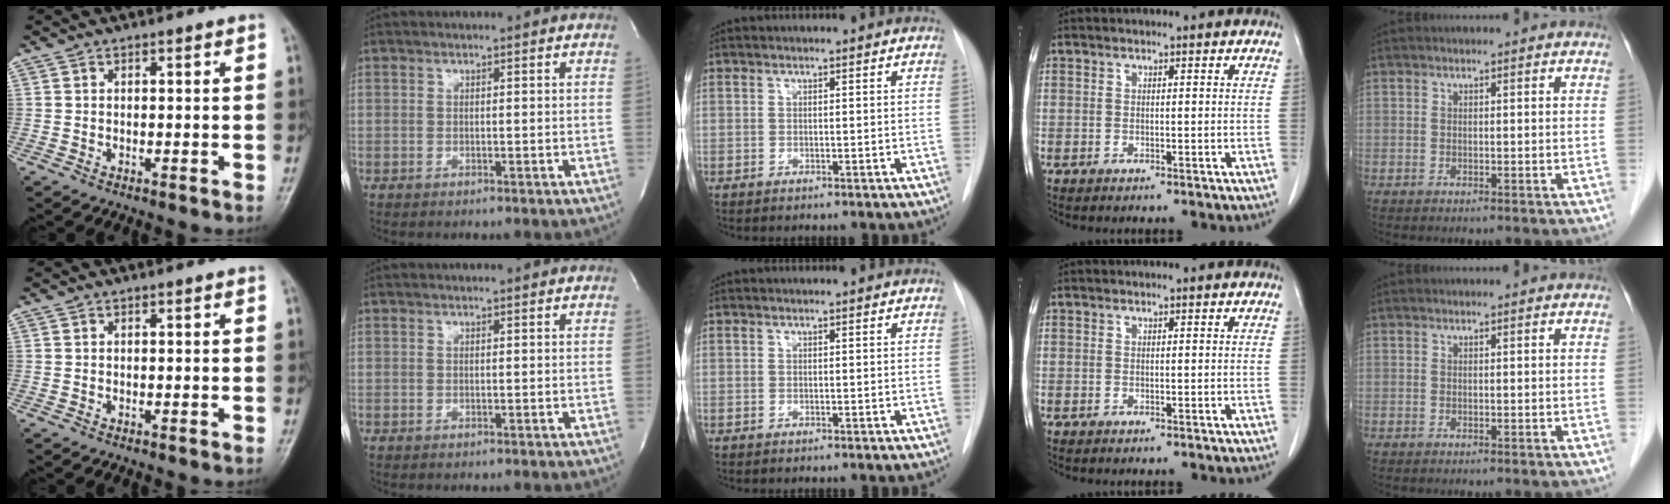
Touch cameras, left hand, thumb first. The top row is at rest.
{}